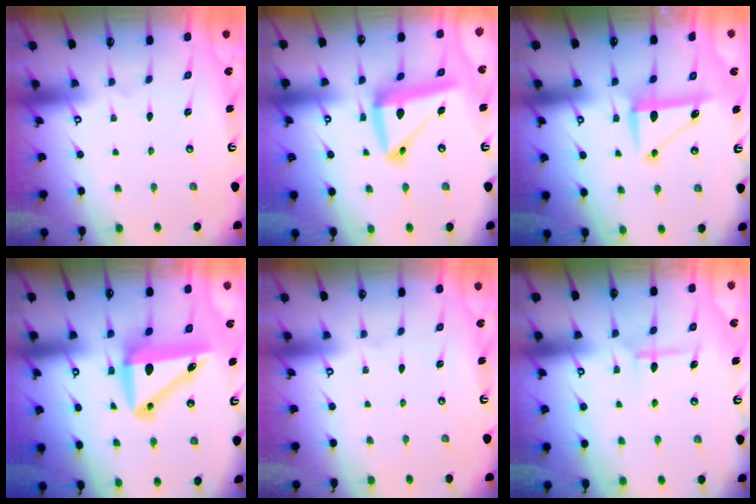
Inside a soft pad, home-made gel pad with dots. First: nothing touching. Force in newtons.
{"total": 14.8, "press": 14.6, "slide": 2.1}
{"total": 8.3, "press": 8.3, "slide": 0.6}
{"total": 11.0, "press": 10.7, "slide": 2.7}
{"total": 0.0}
{"total": 8.0, "press": 8.0, "slide": 0.6}